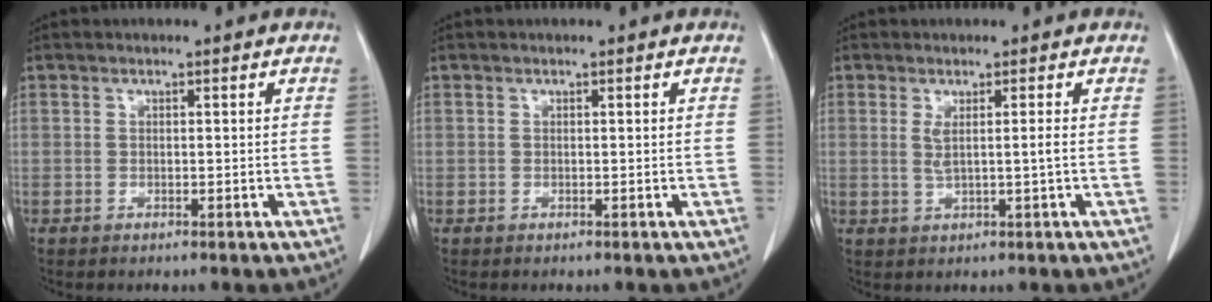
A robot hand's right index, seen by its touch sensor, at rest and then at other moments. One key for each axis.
{"total": 0.0}
{"total": 2.4, "fx": 0.4, "fy": -0.4, "fz": 2.4, "tx": -0.047, "ty": -0.004, "tz": 0.009}